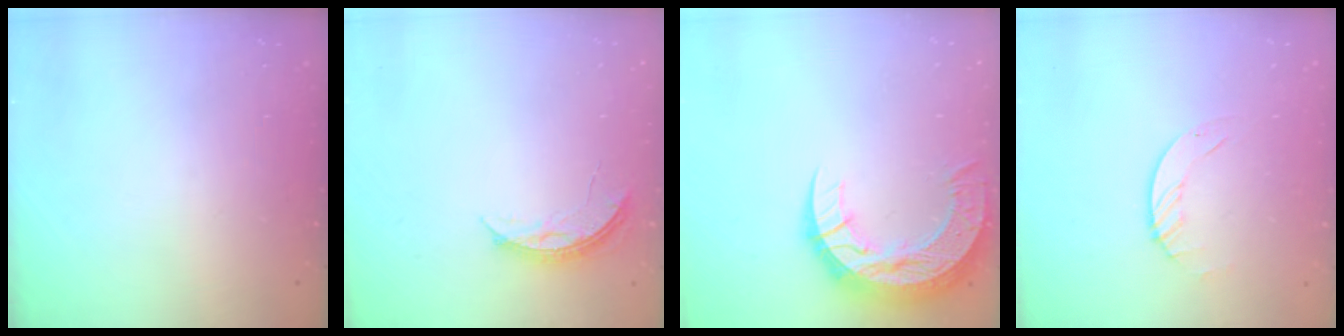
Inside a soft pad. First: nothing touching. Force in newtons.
{"total": 5.8, "press": 5.7, "slide": 0.5}
{"total": 15.4, "press": 15.3, "slide": 1.1}
{"total": 1.9, "press": 1.9, "slide": 0.2}